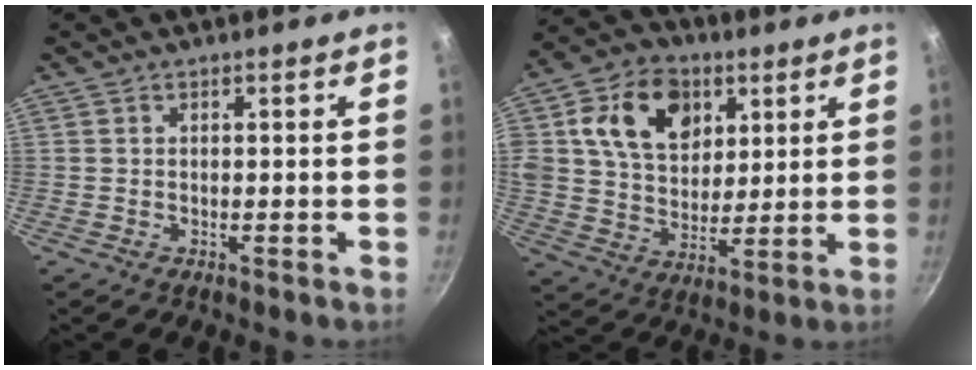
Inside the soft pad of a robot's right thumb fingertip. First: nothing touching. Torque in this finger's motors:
{"motor_torque": [2.43, 2.57, 1.93, -0.02, 0.24]}